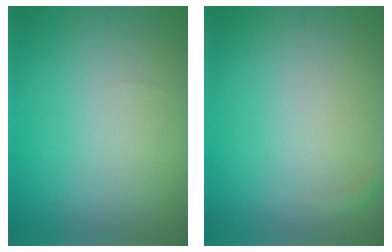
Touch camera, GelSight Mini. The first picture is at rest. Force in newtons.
{"total": 0.6, "press": 0.6, "slide": 0.1}